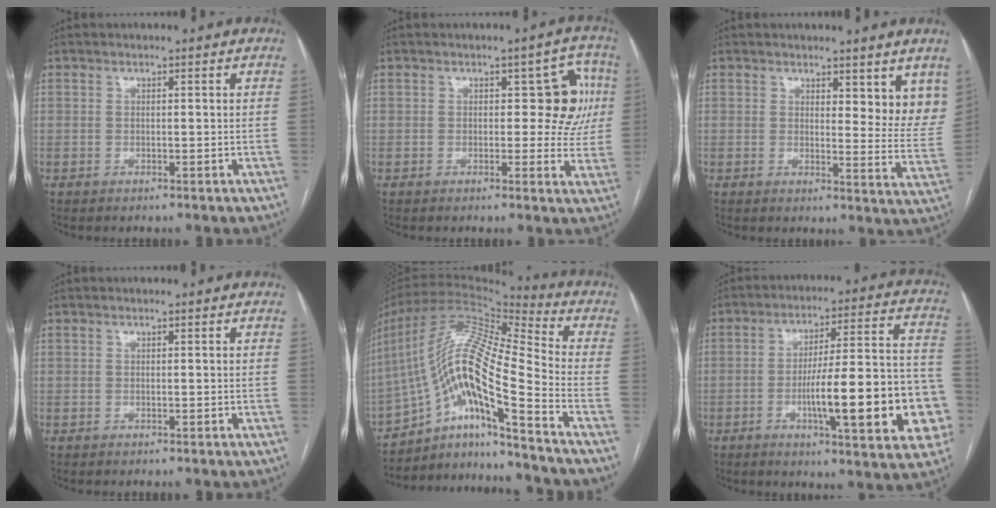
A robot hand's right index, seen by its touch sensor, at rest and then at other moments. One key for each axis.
{"total": 7.5, "fx": 1.1, "fy": 3.9, "fz": 6.3, "tx": -0.053, "ty": 0.027, "tz": 0.013}
{"total": 8.2, "fx": 6.2, "fy": 2.9, "fz": 4.5, "tx": -0.043, "ty": -0.028, "tz": 0.064}
{"total": 0.0}
{"total": 18.8, "fx": -10.4, "fy": 1.5, "fz": 15.6, "tx": -0.319, "ty": 0.013, "tz": -0.185}
{"total": 20.0, "fx": -5.3, "fy": 3.4, "fz": 18.9, "tx": -0.221, "ty": 0.028, "tz": -0.065}